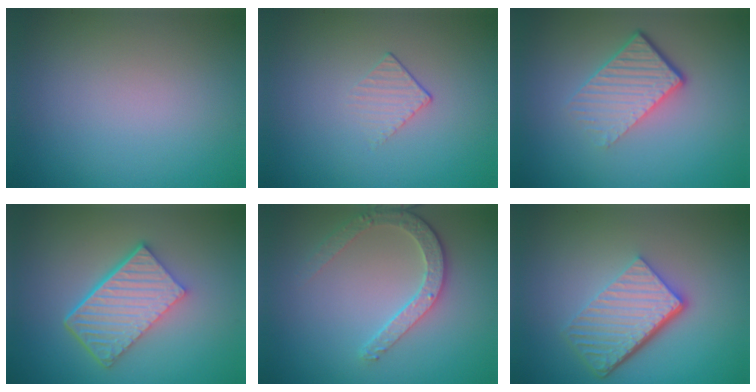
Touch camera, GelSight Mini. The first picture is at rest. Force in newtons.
{"total": 1.2, "press": 0.5, "slide": 1.1}
{"total": 4.6, "press": 2.9, "slide": 3.6}
{"total": 6.7, "press": 4.5, "slide": 5.0}
{"total": 3.4, "press": 2.9, "slide": 1.9}
{"total": 6.0, "press": 4.1, "slide": 4.4}